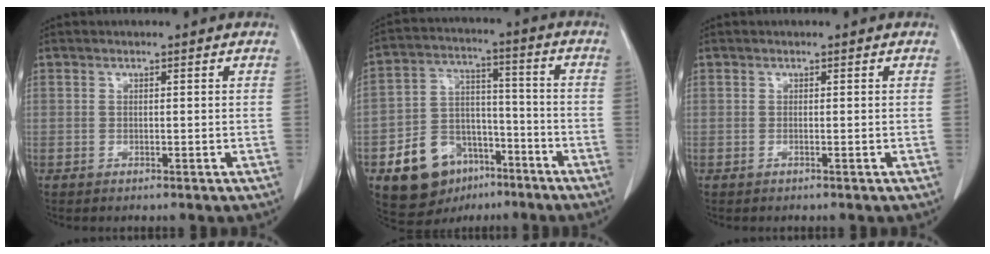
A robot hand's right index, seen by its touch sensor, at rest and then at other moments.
{"total": 12.9, "force": [-7.1, 8.9, 5.9], "torque": [-0.109, 0.030, -0.112]}
{"total": 0.0}